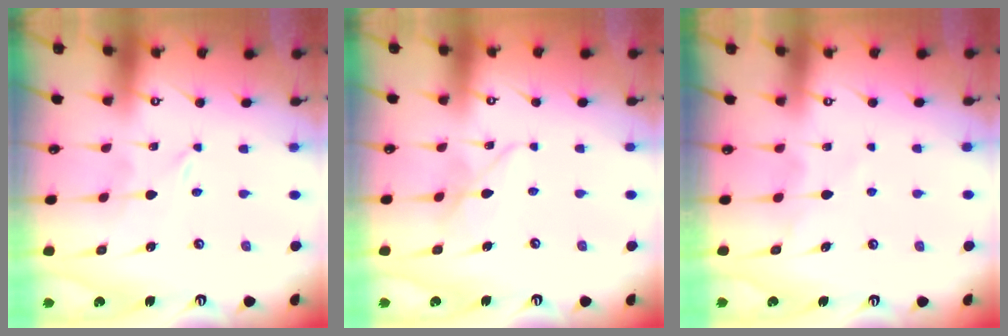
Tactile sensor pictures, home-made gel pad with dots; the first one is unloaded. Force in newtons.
{"total": 6.9, "press": 6.9, "slide": 0.5}
{"total": 4.9, "press": 4.8, "slide": 0.5}